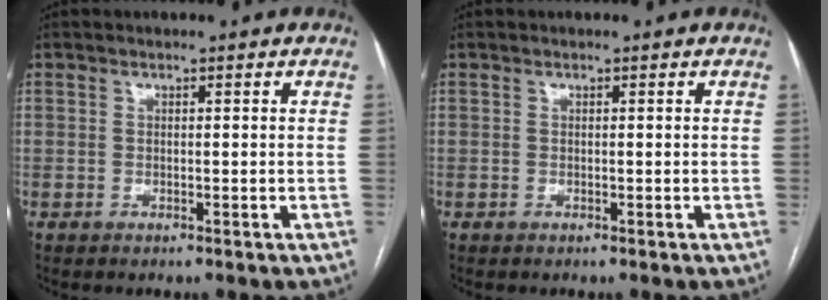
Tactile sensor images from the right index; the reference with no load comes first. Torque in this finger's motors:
{"motor_torque": [0.16, 0.19, -0.02, 0.00]}